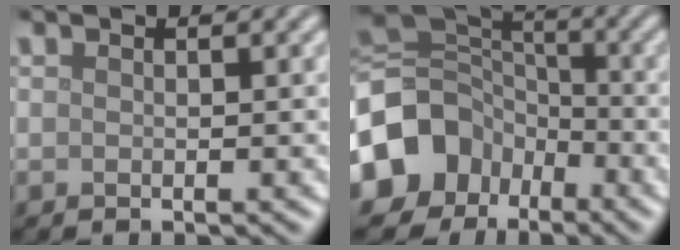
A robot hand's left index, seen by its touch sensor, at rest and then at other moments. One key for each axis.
{"total": 11.7, "fx": -5.4, "fy": 9.3, "fz": 4.5, "tx": -0.115, "ty": 0.000, "tz": -0.114}